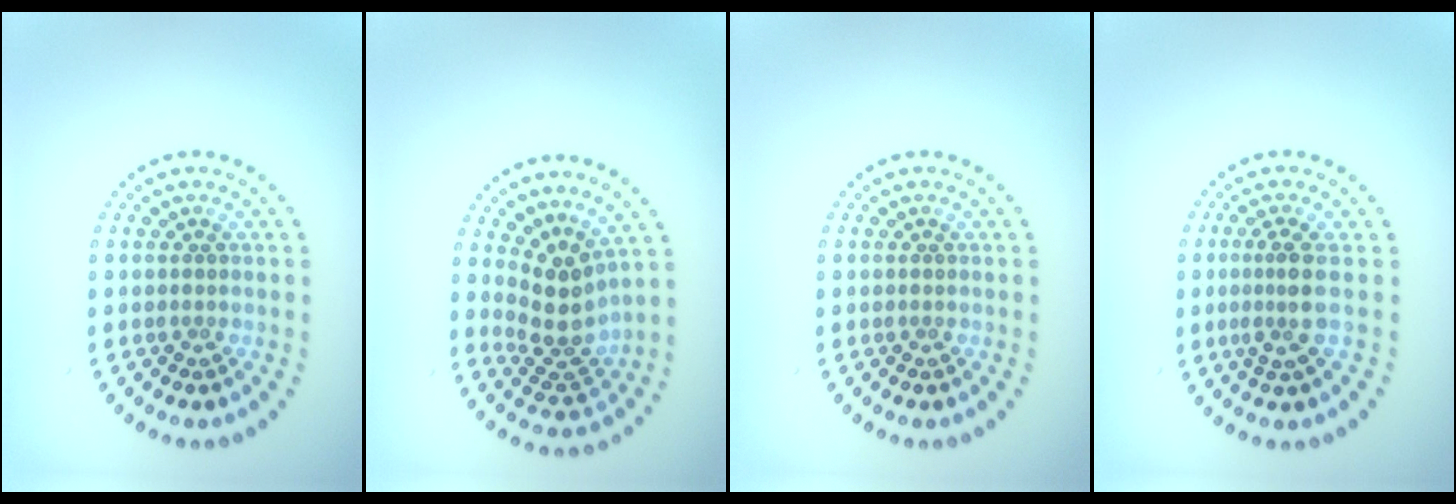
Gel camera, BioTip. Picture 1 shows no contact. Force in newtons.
{"total": 3.7, "press": 2.7, "slide": 2.5}
{"total": 0.0}
{"total": 2.6, "press": 1.9, "slide": 1.7}